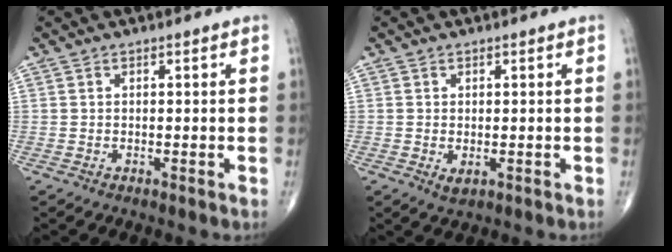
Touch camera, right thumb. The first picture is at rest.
{"total": 1.8, "force": [-0.3, 1.0, 1.4], "torque": [-0.025, -0.004, -0.001]}